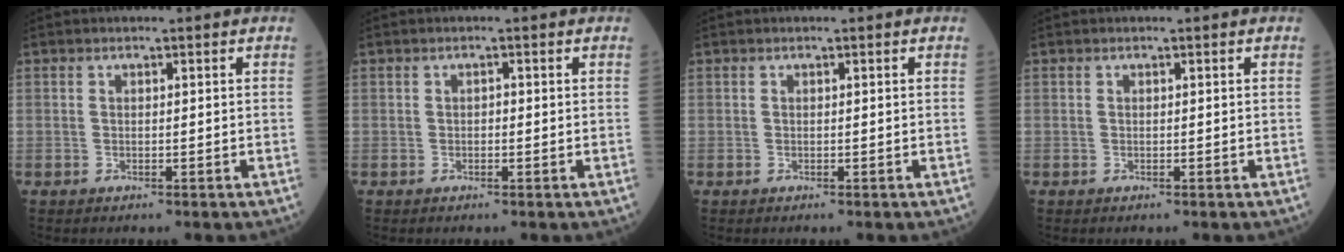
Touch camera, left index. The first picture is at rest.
{"total": 0.5, "force": [0.0, 0.3, 0.4], "torque": [-0.006, 0.002, -0.003]}
{"total": 0.0}
{"total": 0.0}